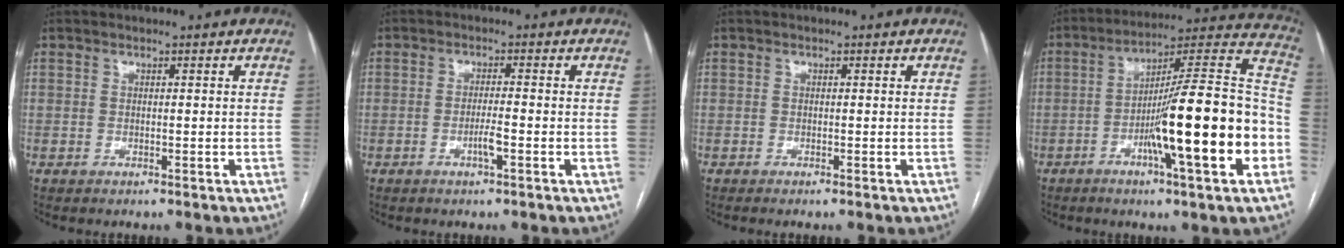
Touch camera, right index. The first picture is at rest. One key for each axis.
{"total": 2.7, "fx": -1.2, "fy": 0.1, "fz": 2.5, "tx": -0.047, "ty": -0.001, "tz": -0.022}
{"total": 0.5, "fx": -0.2, "fy": 0.0, "fz": 0.5, "tx": -0.010, "ty": 0.001, "tz": -0.004}
{"total": 22.0, "fx": -6.3, "fy": 1.0, "fz": 21.0, "tx": -0.280, "ty": 0.006, "tz": -0.101}